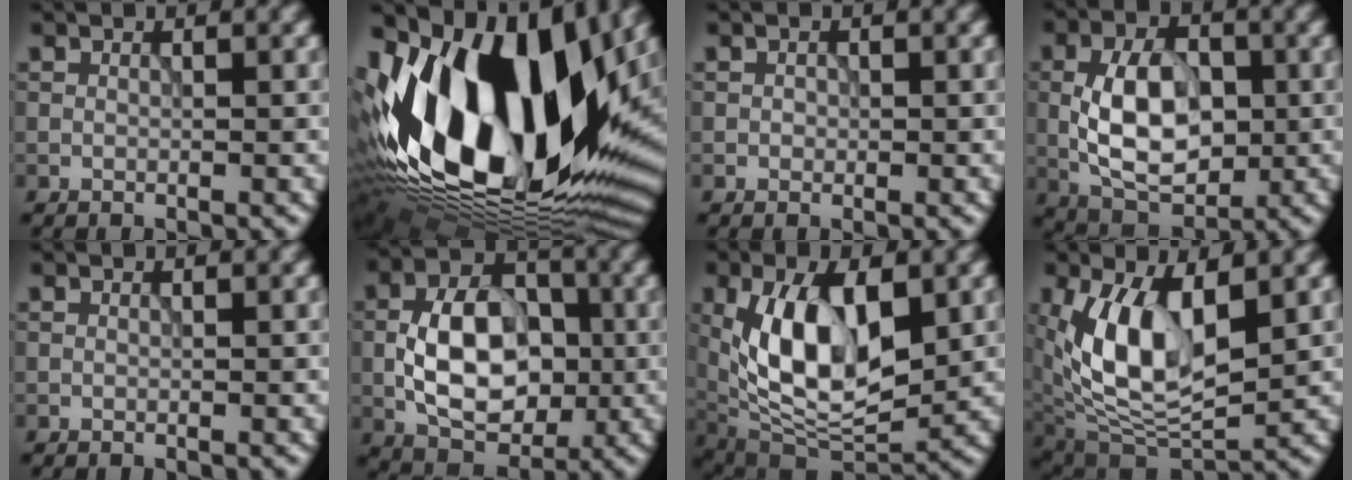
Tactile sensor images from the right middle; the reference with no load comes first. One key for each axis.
{"total": 19.5, "fx": 1.4, "fy": 11.1, "fz": 16.0, "tx": -0.299, "ty": 0.000, "tz": 0.008}
{"total": 0.5, "fx": -0.1, "fy": 0.5, "fz": 0.2, "tx": -0.004, "ty": -0.003, "tz": -0.003}
{"total": 7.8, "fx": -0.7, "fy": 4.5, "fz": 6.3, "tx": -0.119, "ty": 0.002, "tz": -0.019}
{"total": 0.0}
{"total": 8.4, "fx": -1.4, "fy": 5.3, "fz": 6.4, "tx": -0.113, "ty": 0.008, "tz": -0.028}
{"total": 10.4, "fx": 0.8, "fy": 5.1, "fz": 9.0, "tx": -0.165, "ty": -0.002, "tz": 0.011}
{"total": 9.3, "fx": 1.4, "fy": 4.8, "fz": 7.9, "tx": -0.159, "ty": -0.011, "tz": 0.024}